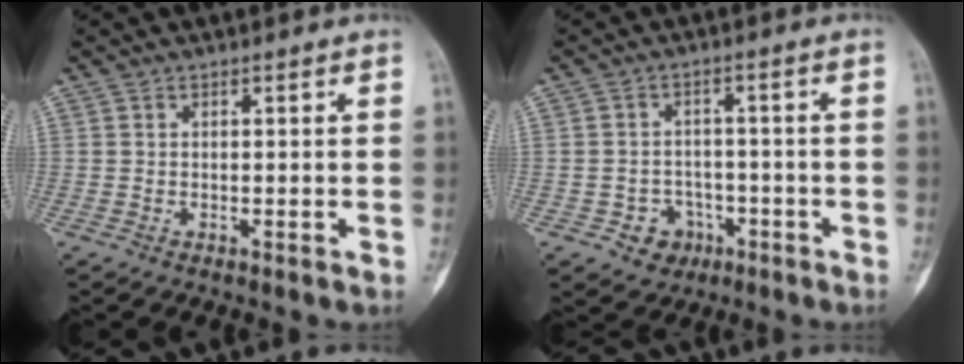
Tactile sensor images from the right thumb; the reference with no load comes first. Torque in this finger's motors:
{"motor_torque": [0.36, 0.30, 0.28, -0.17, 0.15]}